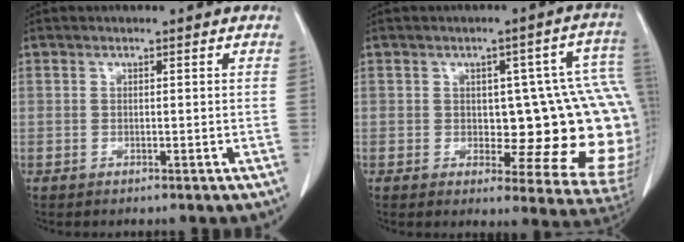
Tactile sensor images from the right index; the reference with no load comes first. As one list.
[{"total": 16.9, "force": [0.0, 6.0, 15.8], "torque": [-0.128, 0.018, 0.010]}]